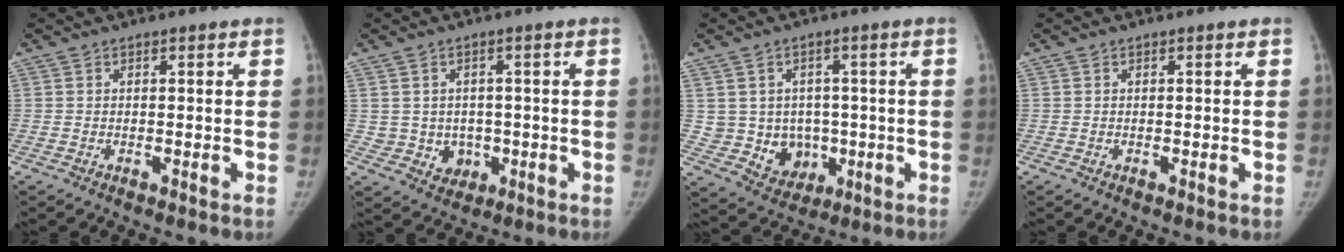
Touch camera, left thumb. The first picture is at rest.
{"total": 5.2, "force": [-0.3, 5.0, 1.6], "torque": [0.001, 0.006, 0.007]}
{"total": 8.4, "force": [-0.4, 7.7, 3.4], "torque": [-0.012, 0.003, 0.015]}
{"total": 0.0}